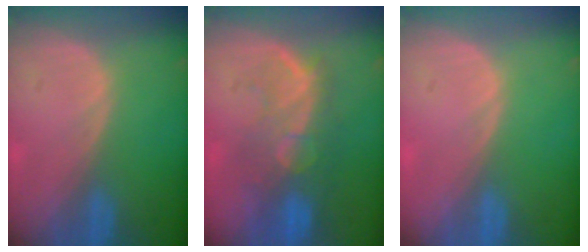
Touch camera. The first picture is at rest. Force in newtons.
{"total": 9.9, "press": 8.6, "slide": 4.9}
{"total": 0.0}